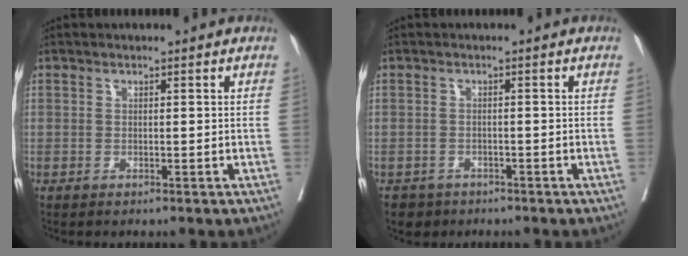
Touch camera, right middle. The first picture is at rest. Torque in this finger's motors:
{"motor_torque": [0.39, -0.23, 0.08, -0.01]}